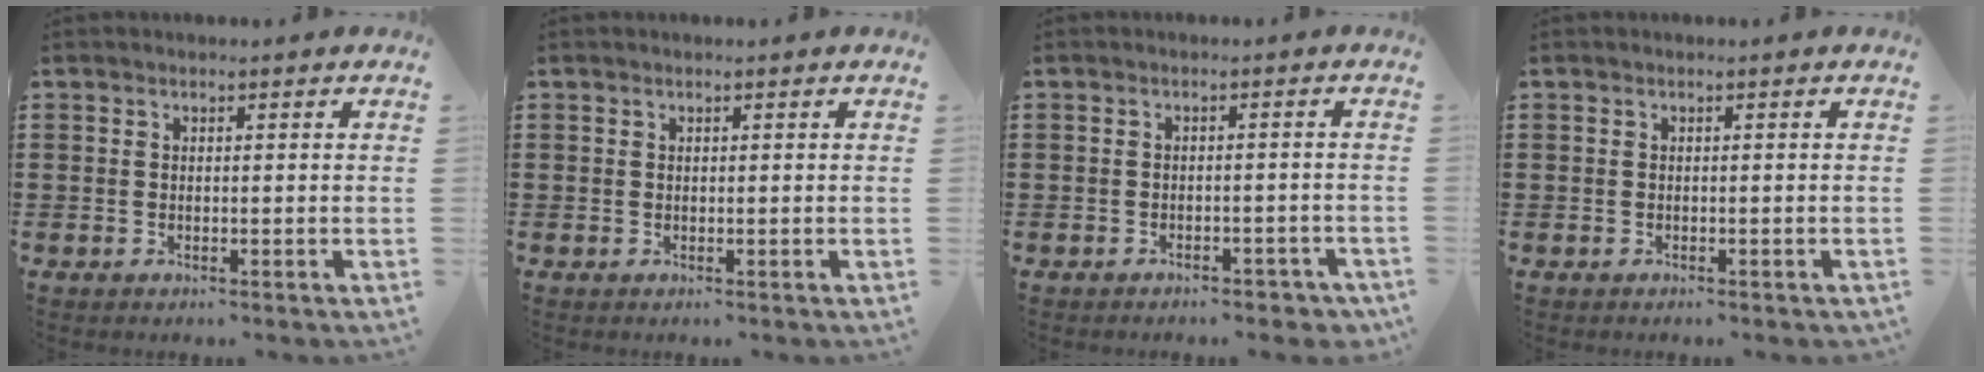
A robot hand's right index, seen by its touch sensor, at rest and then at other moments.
{"total": 0.0}
{"total": 1.9, "force": [-1.8, 0.2, 0.4], "torque": [-0.014, -0.003, -0.037]}
{"total": 0.0}